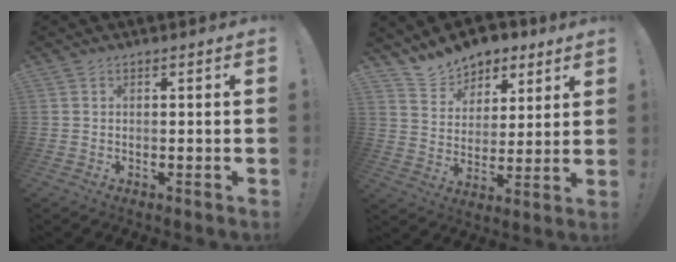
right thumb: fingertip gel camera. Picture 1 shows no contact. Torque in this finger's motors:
{"motor_torque": [-0.03, 0.08, 0.78, 0.70, 0.00]}